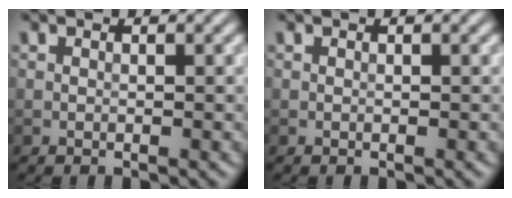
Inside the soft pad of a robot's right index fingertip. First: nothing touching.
{"total": 0.0}